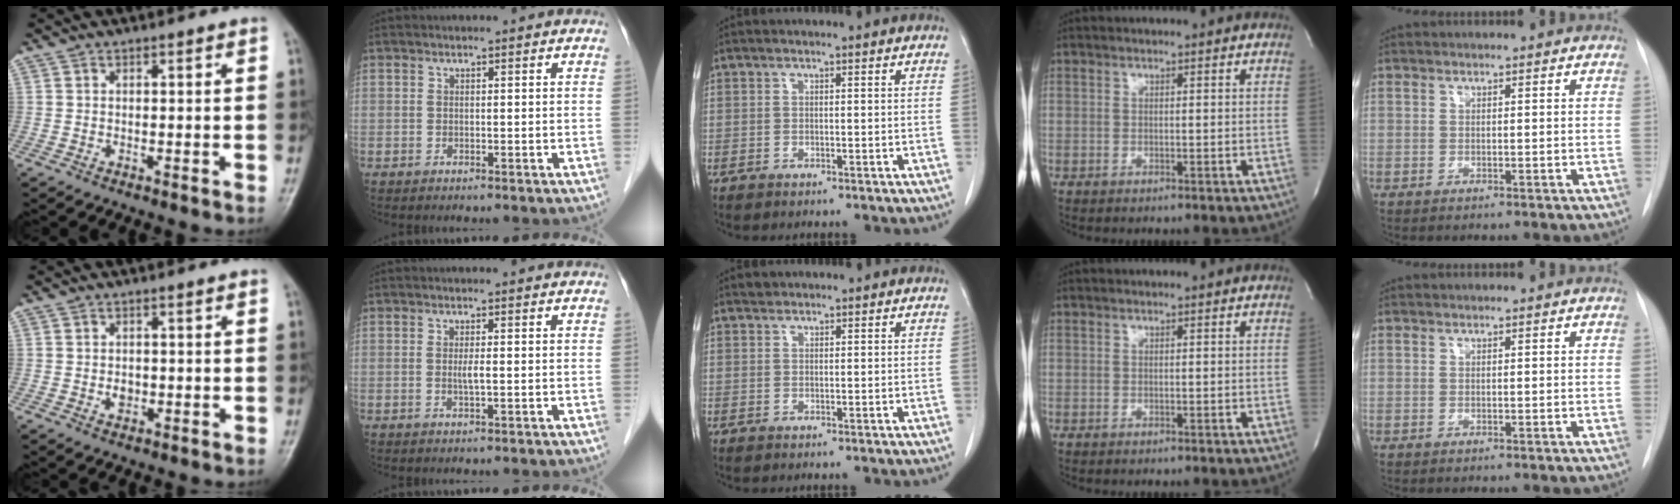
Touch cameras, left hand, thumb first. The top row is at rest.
{"thumb": {"total": 1.7, "force": [-0.1, 1.3, 1.1], "torque": [-0.011, 0.000, 0.002]}, "index": {"total": 1.4, "force": [-0.1, -0.1, 1.4], "torque": [-0.033, -0.002, -0.001]}, "middle": {"total": 0.7, "force": [0.6, 0.3, 0.0], "torque": [-0.003, 0.003, 0.011]}}